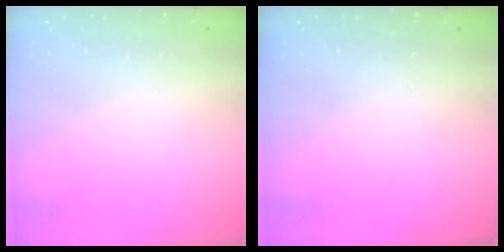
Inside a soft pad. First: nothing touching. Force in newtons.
{"total": 0.0}